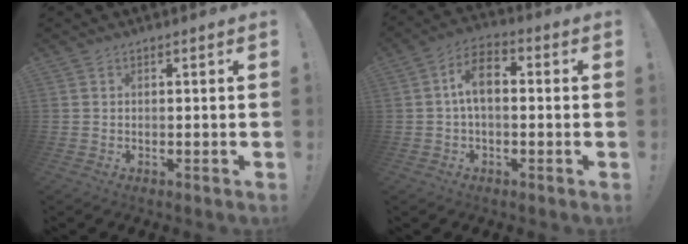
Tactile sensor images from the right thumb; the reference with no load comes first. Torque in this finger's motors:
{"motor_torque": [0.07, 0.18, -0.01, 0.12, 0.04]}